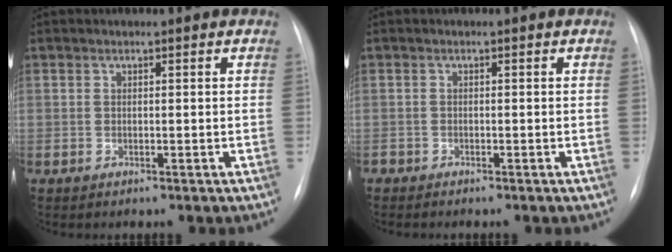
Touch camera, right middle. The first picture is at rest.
{"total": 1.1, "force": [-1.1, 0.4, 0.2], "torque": [-0.005, -0.001, -0.018]}